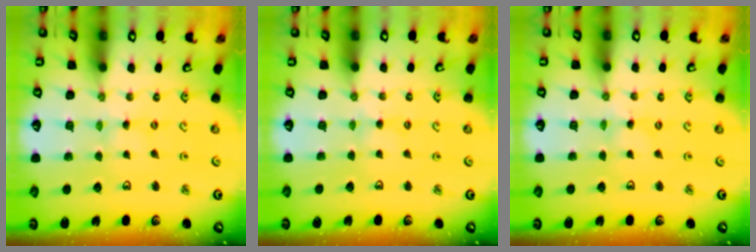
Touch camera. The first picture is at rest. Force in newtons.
{"total": 2.7, "press": 2.6, "slide": 0.4}
{"total": 0.0}